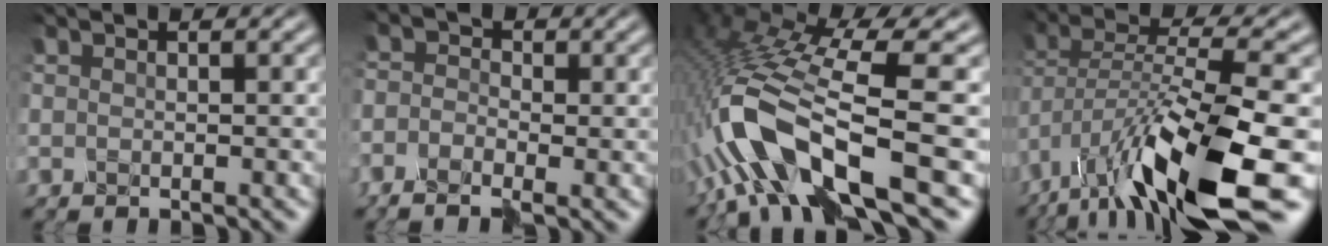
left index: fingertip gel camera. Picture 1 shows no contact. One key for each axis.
{"total": 2.3, "fx": -2.0, "fy": 1.1, "fz": 0.1, "tx": -0.001, "ty": 0.003, "tz": -0.042}
{"total": 10.1, "fx": -3.5, "fy": 3.0, "fz": 9.0, "tx": -0.187, "ty": 0.018, "tz": -0.069}
{"total": 11.3, "fx": -6.5, "fy": 3.0, "fz": 8.7, "tx": -0.170, "ty": 0.015, "tz": -0.113}